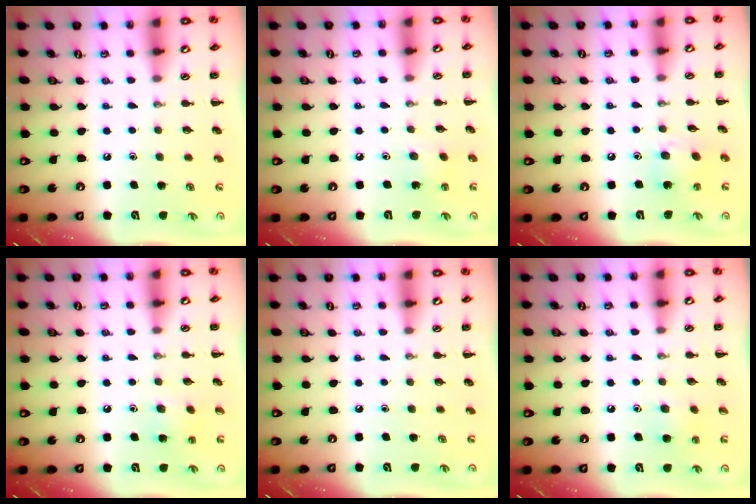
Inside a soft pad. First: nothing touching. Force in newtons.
{"total": 1.5, "press": 1.4, "slide": 0.6}
{"total": 6.3, "press": 6.3, "slide": 0.7}
{"total": 6.9, "press": 6.6, "slide": 1.9}
{"total": 0.0}
{"total": 6.0, "press": 5.5, "slide": 2.3}